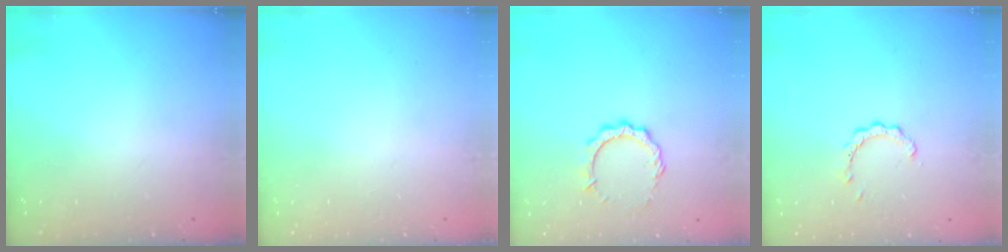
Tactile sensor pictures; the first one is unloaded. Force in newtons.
{"total": 0.0}
{"total": 6.9, "press": 6.9, "slide": 0.5}
{"total": 2.1, "press": 2.1, "slide": 0.1}